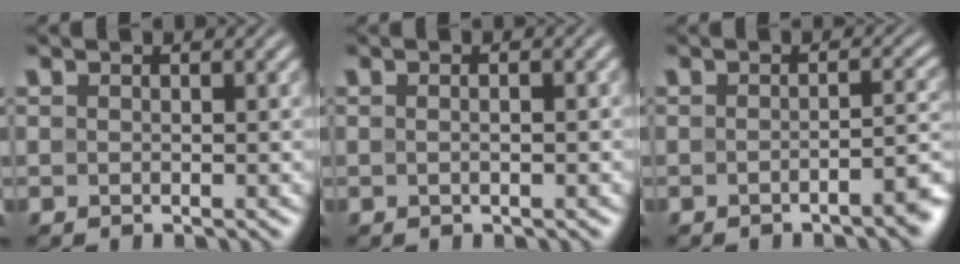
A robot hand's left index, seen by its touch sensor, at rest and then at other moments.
{"total": 2.8, "force": [0.8, 1.5, 2.3], "torque": [-0.003, 0.017, -0.018]}
{"total": 4.0, "force": [-2.0, 1.0, 3.2], "torque": [-0.031, 0.008, -0.031]}